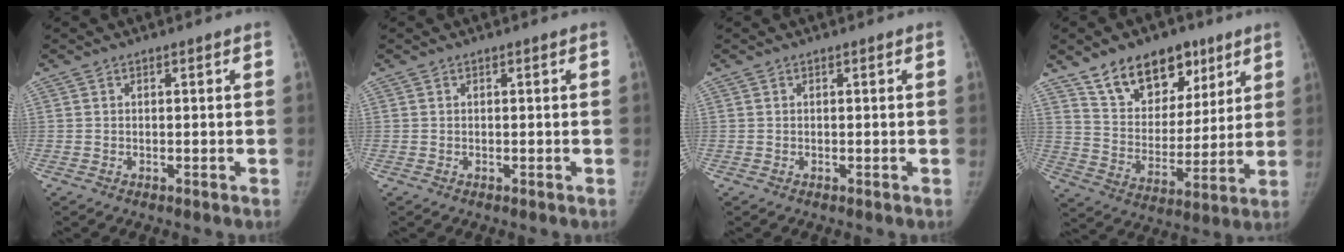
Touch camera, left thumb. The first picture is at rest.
{"total": 0.0}
{"total": 0.0}
{"total": 16.6, "force": [10.7, 10.3, 7.6], "torque": [-0.072, -0.050, 0.185]}